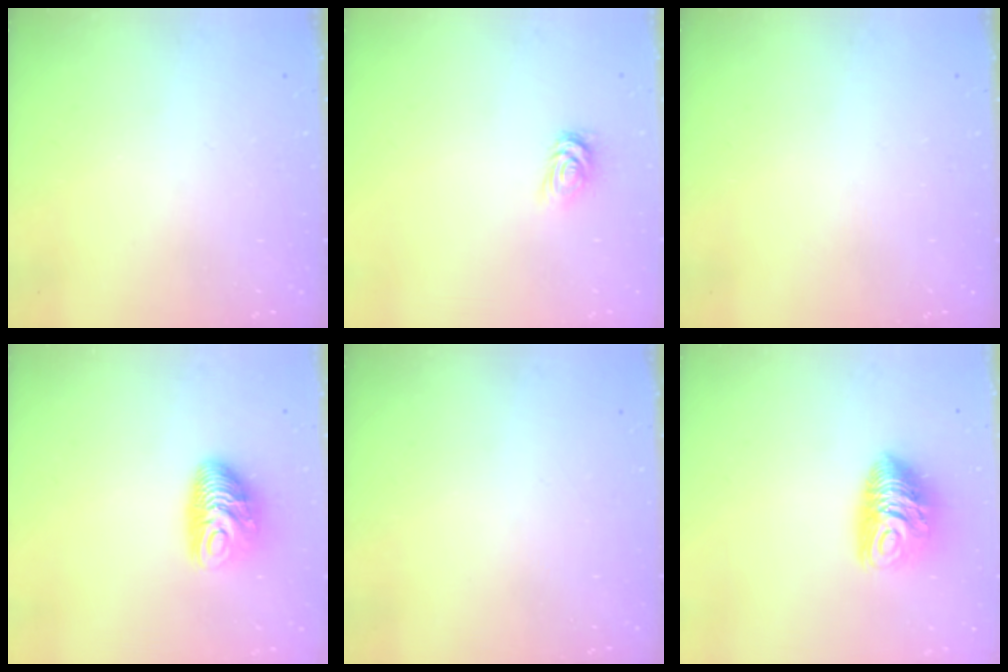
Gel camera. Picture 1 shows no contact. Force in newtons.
{"total": 2.5, "press": 2.5, "slide": 0.4}
{"total": 0.0}
{"total": 8.9, "press": 8.9, "slide": 0.3}
{"total": 0.0}
{"total": 10.6, "press": 10.6, "slide": 0.7}